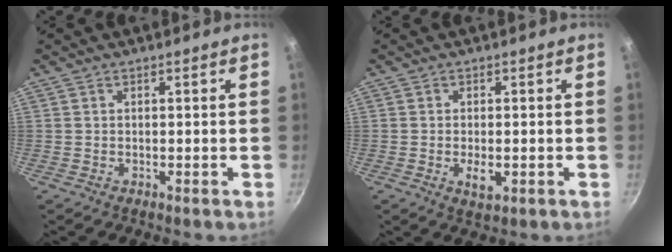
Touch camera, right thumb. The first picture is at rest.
{"total": 3.4, "force": [-0.9, 1.6, 2.9], "torque": [-0.049, -0.004, -0.010]}